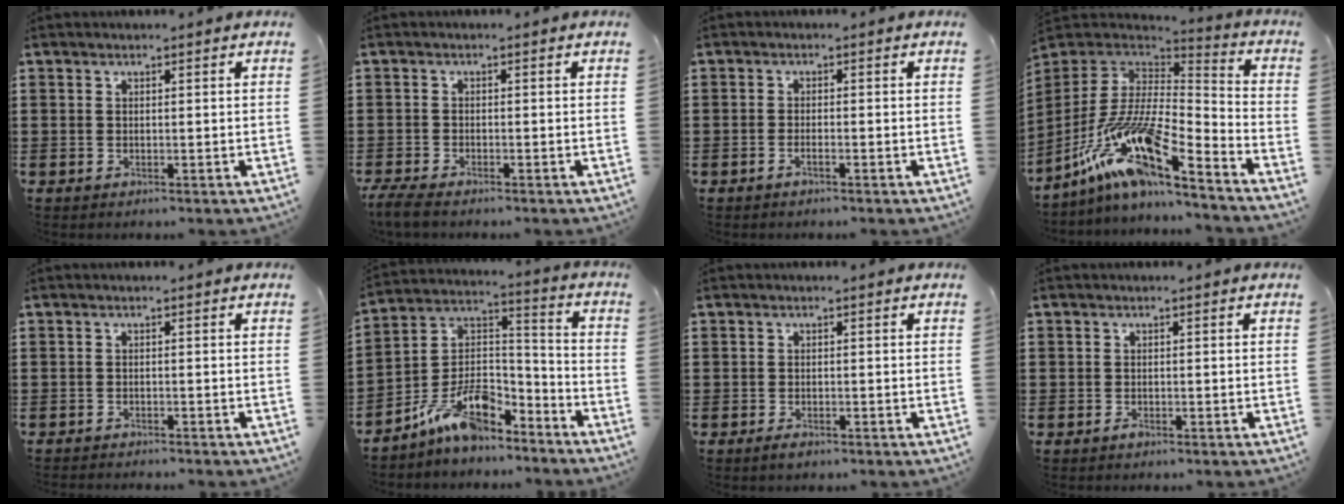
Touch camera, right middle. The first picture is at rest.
{"total": 2.3, "force": [-2.0, 0.2, 1.1], "torque": [-0.033, -0.003, -0.044]}
{"total": 1.1, "force": [-0.8, 0.2, 0.8], "torque": [-0.016, -0.003, -0.014]}
{"total": 13.7, "force": [-8.7, 2.9, 10.2], "torque": [-0.228, -0.009, -0.182]}
{"total": 1.0, "force": [-1.0, 0.0, 0.0], "torque": [-0.002, 0.001, -0.020]}
{"total": 10.6, "force": [-8.1, 4.3, 5.4], "torque": [-0.108, 0.018, -0.156]}
{"total": 0.9, "force": [-0.7, 0.3, 0.5], "torque": [-0.012, -0.004, -0.013]}
{"total": 0.8, "force": [-0.6, 0.5, 0.2], "torque": [-0.004, -0.001, -0.013]}